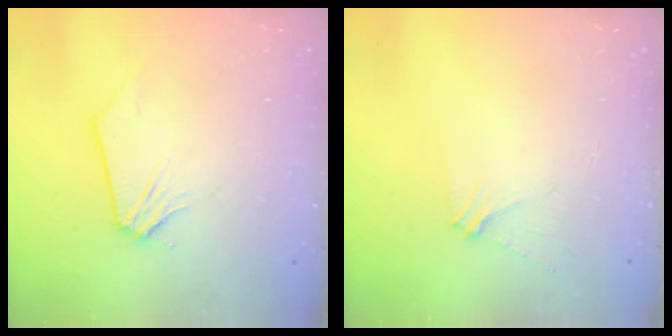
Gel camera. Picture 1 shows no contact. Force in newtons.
{"total": 3.6, "press": 3.5, "slide": 0.5}